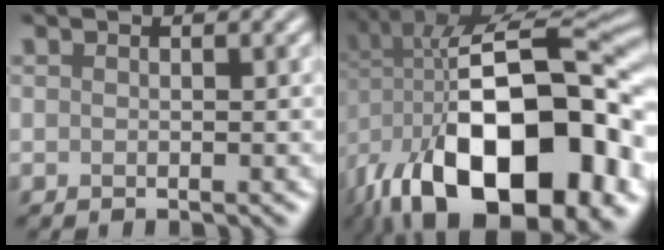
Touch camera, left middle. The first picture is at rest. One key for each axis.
{"total": 19.5, "fx": -6.8, "fy": 10.3, "fz": 15.2, "tx": -0.257, "ty": -0.009, "tz": -0.098}